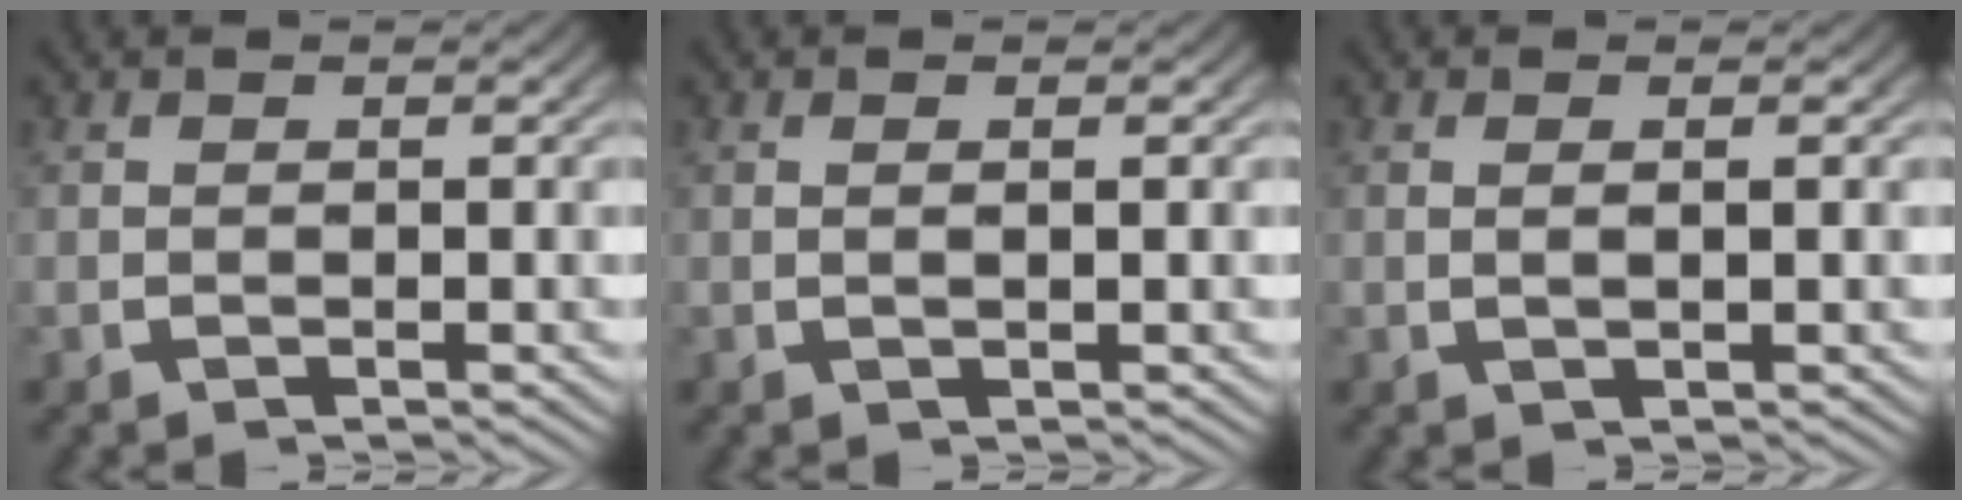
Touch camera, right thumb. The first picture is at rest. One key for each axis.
{"total": 0.7, "fx": 0.2, "fy": 0.0, "fz": 0.7, "tx": -0.013, "ty": -0.002, "tz": 0.006}
{"total": 1.0, "fx": 0.2, "fy": 0.0, "fz": 1.0, "tx": -0.021, "ty": -0.001, "tz": 0.008}